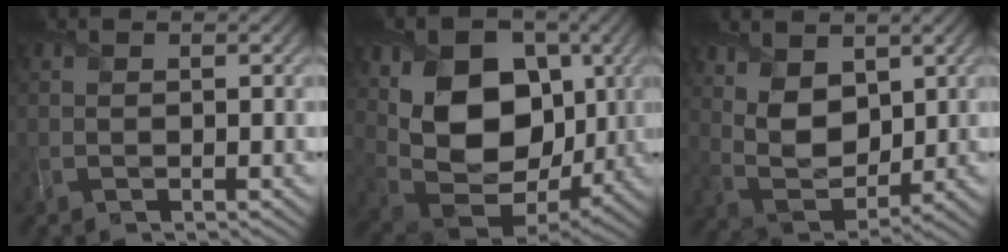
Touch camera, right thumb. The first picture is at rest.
{"total": 15.2, "force": [2.6, 10.8, 10.5], "torque": [-0.196, -0.007, 0.059]}
{"total": 7.2, "force": [3.4, 4.4, 4.6], "torque": [-0.113, -0.008, 0.066]}